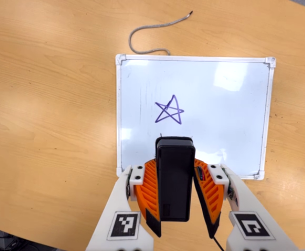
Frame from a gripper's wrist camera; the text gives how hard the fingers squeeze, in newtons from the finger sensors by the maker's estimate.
{"total": 6.4, "left": 4.8, "right": 8.0}